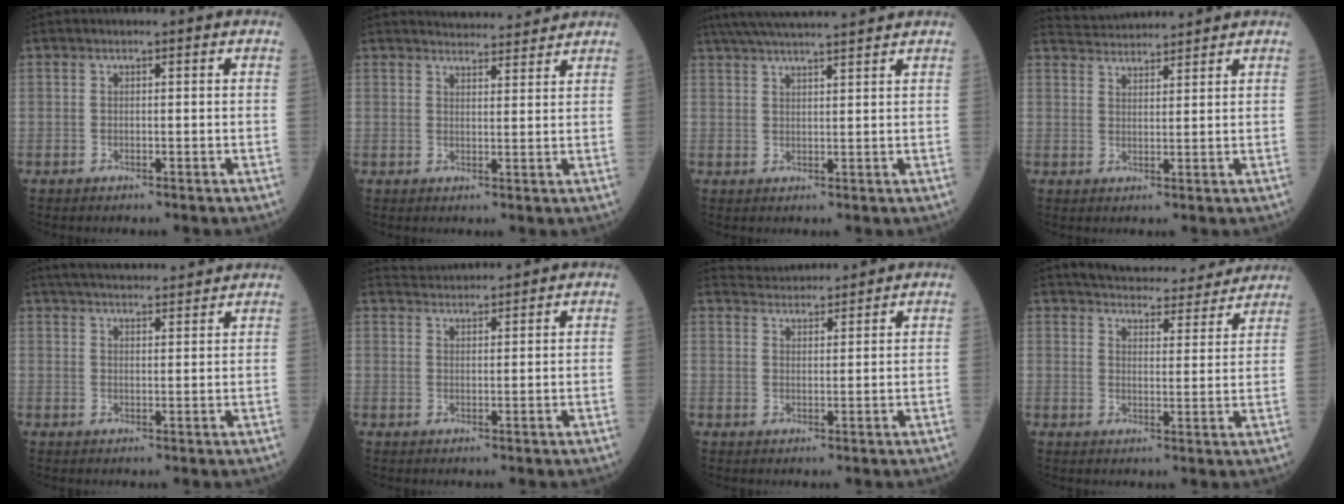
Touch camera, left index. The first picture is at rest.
{"total": 7.4, "force": [7.3, 0.6, 1.2], "torque": [-0.017, 0.011, 0.093]}
{"total": 11.9, "force": [10.6, -0.2, 5.3], "torque": [-0.093, 0.032, 0.158]}
{"total": 6.2, "force": [6.1, -0.1, 0.5], "torque": [-0.019, 0.031, 0.101]}
{"total": 12.9, "force": [12.1, 1.1, 4.4], "torque": [-0.074, 0.028, 0.173]}
{"total": 3.9, "force": [3.8, -0.3, -0.1], "torque": [-0.009, 0.026, 0.073]}
{"total": 5.1, "force": [5.1, 0.1, 0.1], "torque": [-0.011, 0.028, 0.085]}
{"total": 14.7, "force": [13.8, 3.1, 4.0], "torque": [-0.036, 0.003, 0.169]}